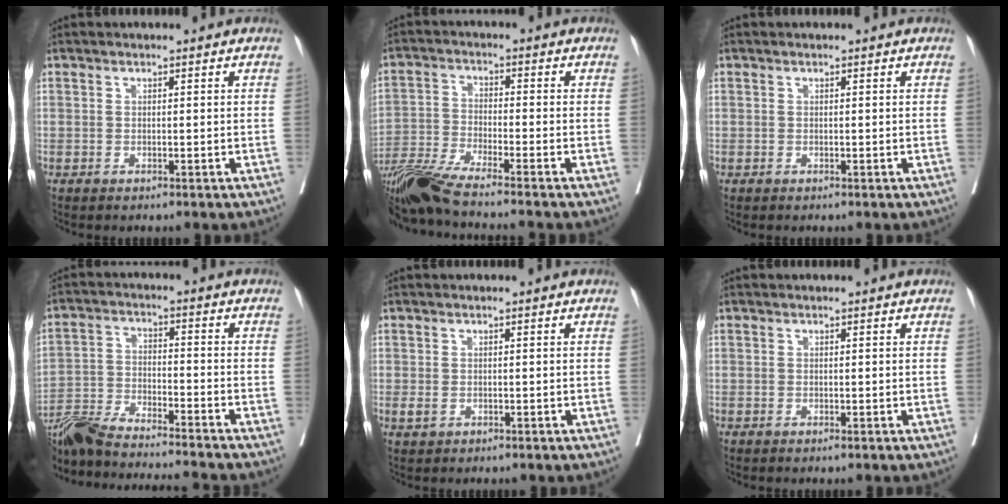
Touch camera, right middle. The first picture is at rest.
{"total": 12.7, "force": [-11.0, -1.5, 6.3], "torque": [-0.111, -0.030, -0.194]}
{"total": 0.0}
{"total": 17.4, "force": [-16.0, -0.2, 6.7], "torque": [-0.124, -0.018, -0.268]}
{"total": 1.1, "force": [-0.3, 0.8, 0.7], "torque": [-0.017, -0.001, 0.000]}
{"total": 0.0}